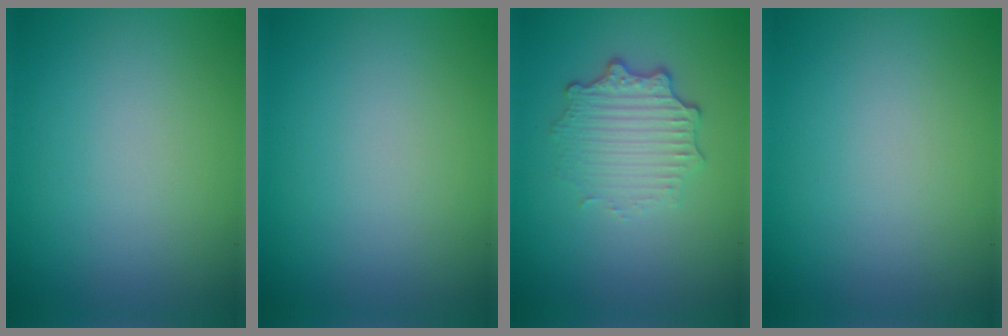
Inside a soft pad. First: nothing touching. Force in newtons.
{"total": 0.0}
{"total": 3.6, "press": 2.8, "slide": 2.2}
{"total": 0.0}